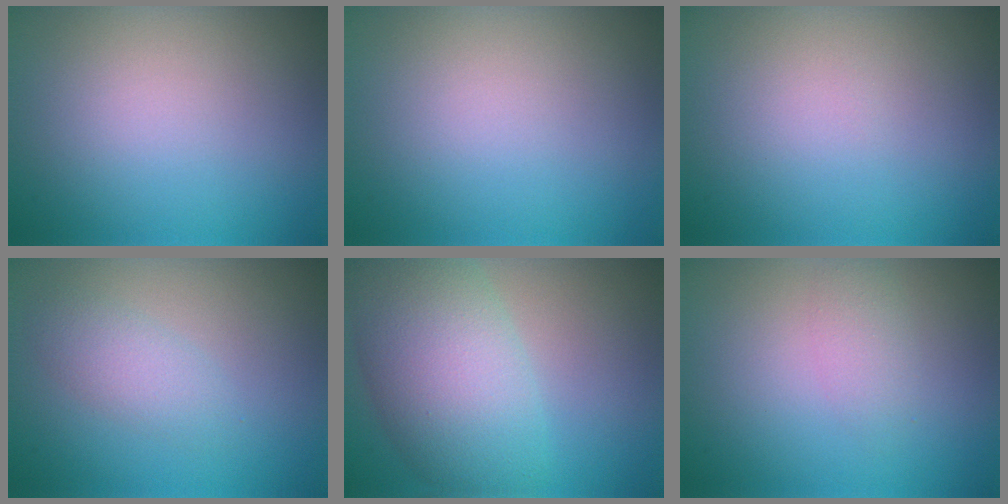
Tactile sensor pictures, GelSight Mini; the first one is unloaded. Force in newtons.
{"total": 0.0}
{"total": 0.0}
{"total": 2.2, "press": 2.2, "slide": 0.0}
{"total": 8.7, "press": 8.7, "slide": 0.2}
{"total": 1.6, "press": 1.6, "slide": 0.0}